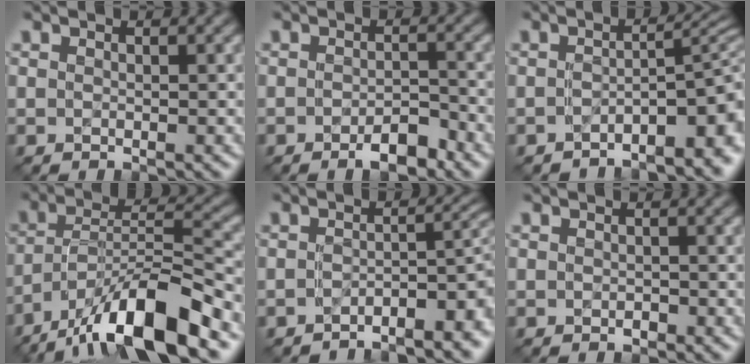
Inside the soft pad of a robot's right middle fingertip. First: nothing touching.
{"total": 2.9, "force": [-1.8, 0.9, 2.0], "torque": [-0.030, 0.003, -0.030]}
{"total": 6.9, "force": [-3.5, 2.2, 5.6], "torque": [-0.061, 0.002, -0.049]}
{"total": 12.4, "force": [-8.3, 3.3, 8.5], "torque": [-0.142, 0.016, -0.154]}
{"total": 5.5, "force": [-3.3, 1.8, 4.0], "torque": [-0.047, 0.000, -0.046]}
{"total": 0.6, "force": [-0.3, 0.4, 0.4], "torque": [-0.006, -0.001, -0.004]}